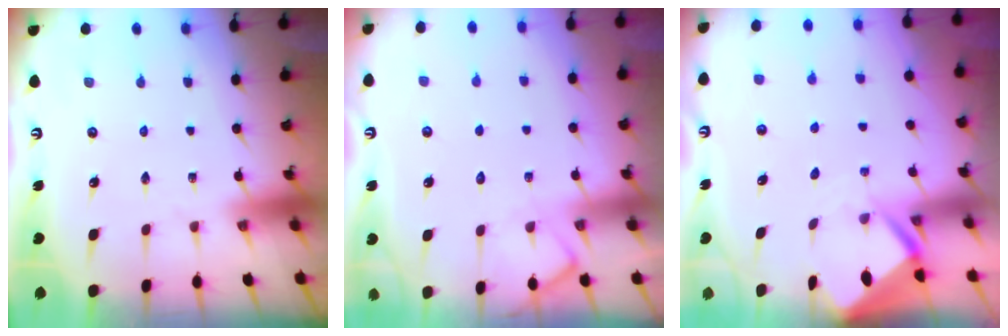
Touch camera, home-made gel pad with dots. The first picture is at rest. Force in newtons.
{"total": 6.5, "press": 6.5, "slide": 0.8}
{"total": 3.2, "press": 3.2, "slide": 0.3}